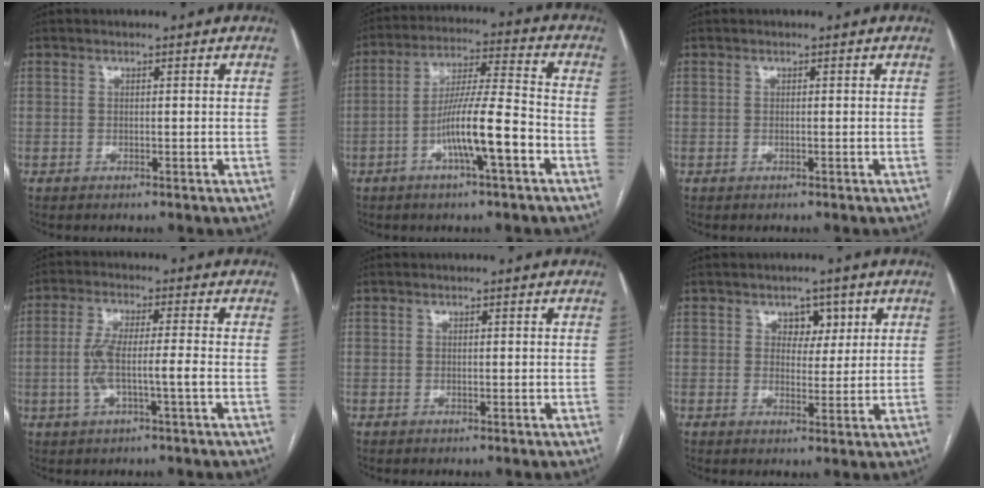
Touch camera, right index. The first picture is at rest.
{"total": 11.1, "force": [-4.3, 0.6, 10.2], "torque": [-0.185, 0.008, -0.075]}
{"total": 0.0}
{"total": 6.3, "force": [-1.3, 0.5, 6.2], "torque": [-0.129, 0.011, -0.024]}
{"total": 0.0}
{"total": 3.8, "force": [1.7, 2.8, 2.0], "torque": [-0.015, 0.005, 0.025]}